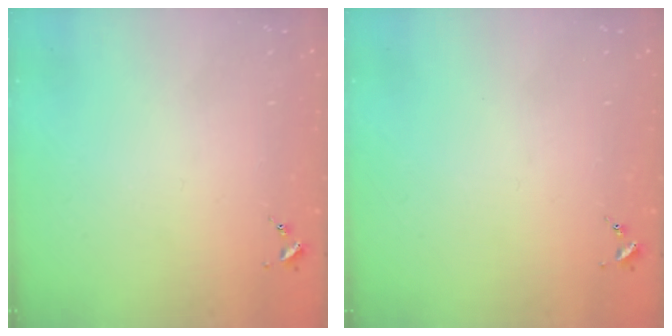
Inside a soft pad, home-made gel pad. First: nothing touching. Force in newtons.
{"total": 0.0}